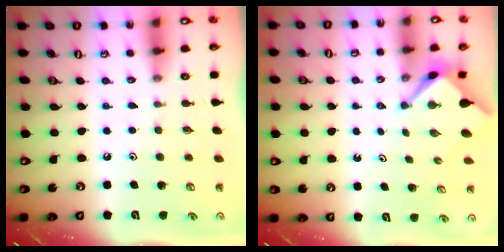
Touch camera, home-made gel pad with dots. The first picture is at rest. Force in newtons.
{"total": 3.0, "press": 3.0, "slide": 0.3}